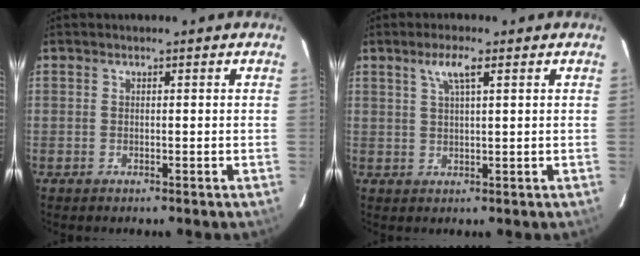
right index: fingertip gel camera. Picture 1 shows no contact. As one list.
[{"total": 3.7, "force": [1.9, 0.5, 3.1], "torque": [-0.059, 0.007, 0.036]}]